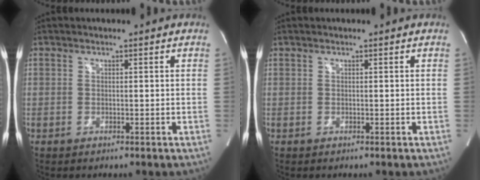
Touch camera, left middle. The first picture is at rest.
{"total": 0.0}